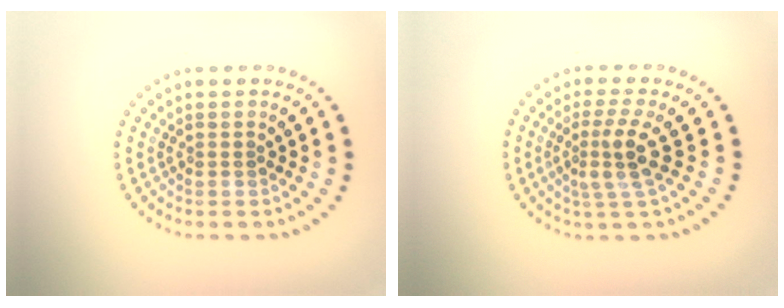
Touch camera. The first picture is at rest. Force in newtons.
{"total": 3.0, "press": 2.3, "slide": 2.0}